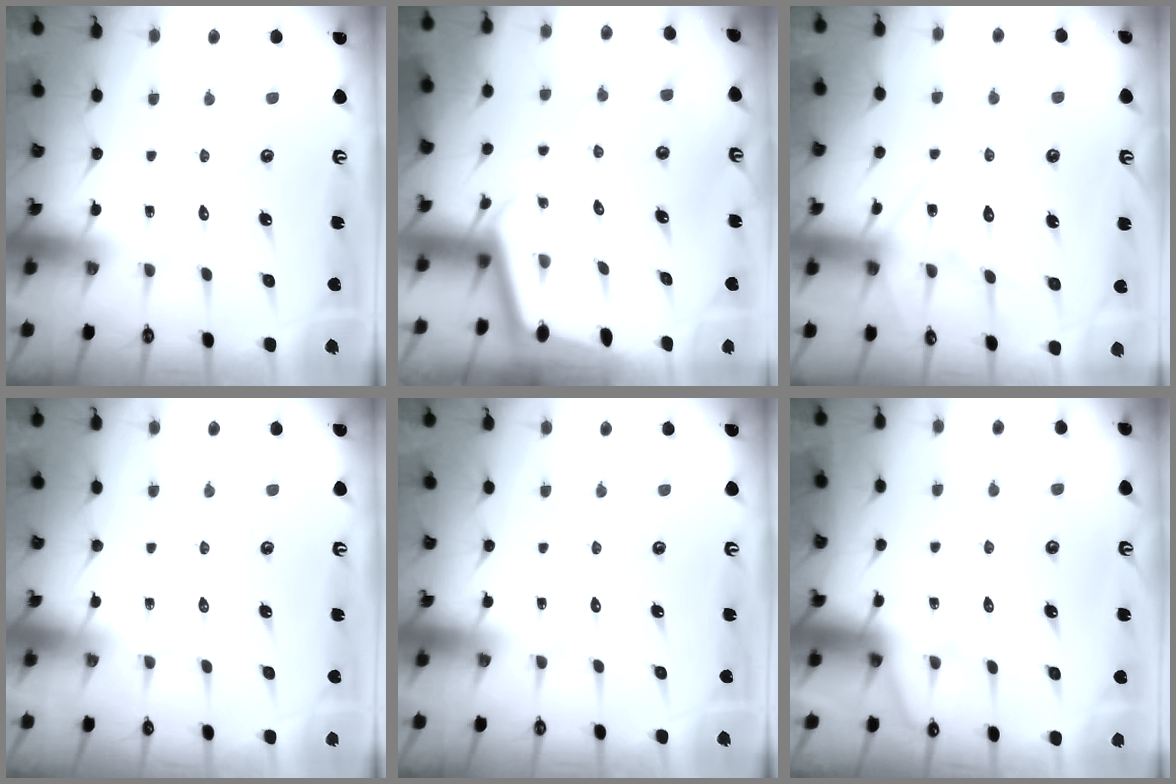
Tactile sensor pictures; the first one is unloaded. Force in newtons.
{"total": 2.0, "press": 2.0, "slide": 0.1}
{"total": 11.2, "press": 11.1, "slide": 0.8}
{"total": 0.0}
{"total": 0.0}
{"total": 3.4, "press": 3.4, "slide": 0.5}